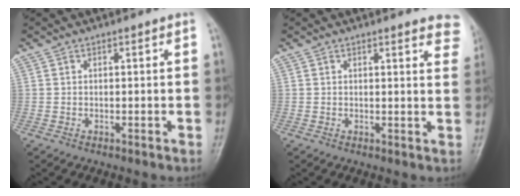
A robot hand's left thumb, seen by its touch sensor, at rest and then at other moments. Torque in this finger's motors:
{"motor_torque": [-0.28, 0.20, -0.22, -0.04, 0.03]}